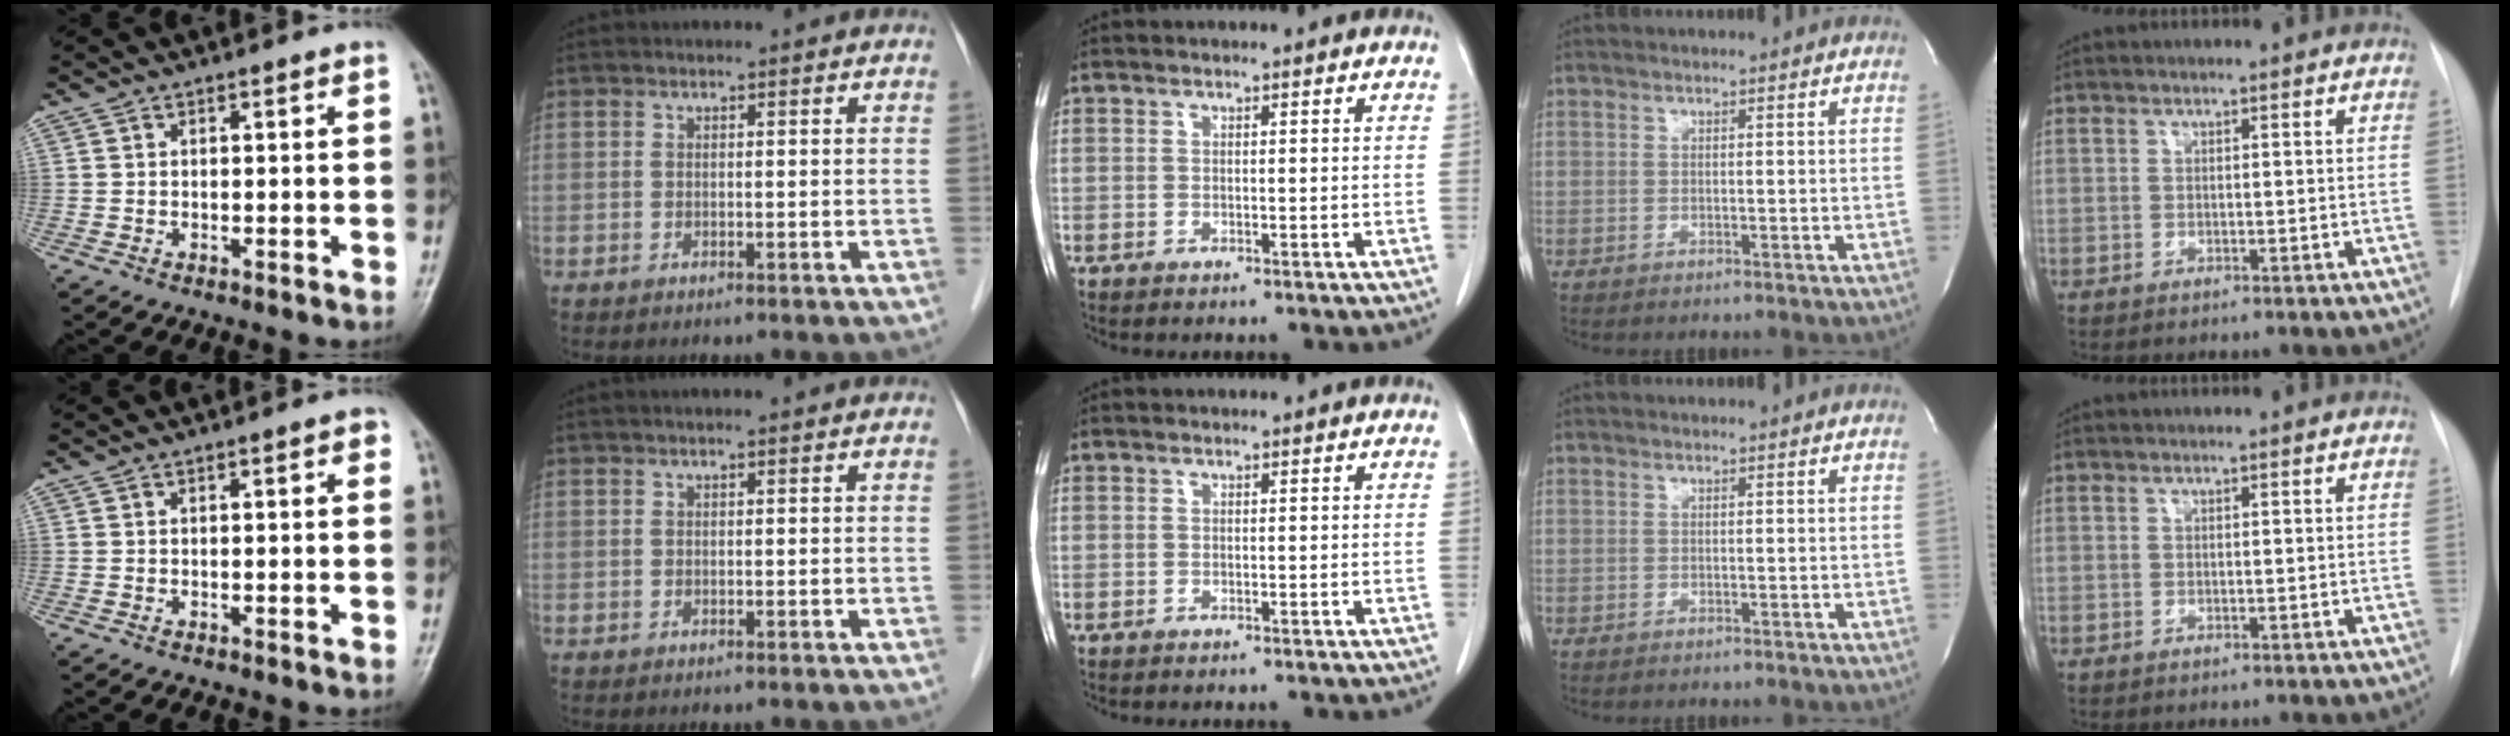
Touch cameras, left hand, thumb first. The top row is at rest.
{"thumb": {"total": 1.5, "force": [0.5, 0.5, 1.3], "torque": [-0.014, 0.003, 0.003]}, "index": {"total": 0.6, "force": [0.5, 0.0, 0.4], "torque": [-0.007, 0.007, 0.008]}}